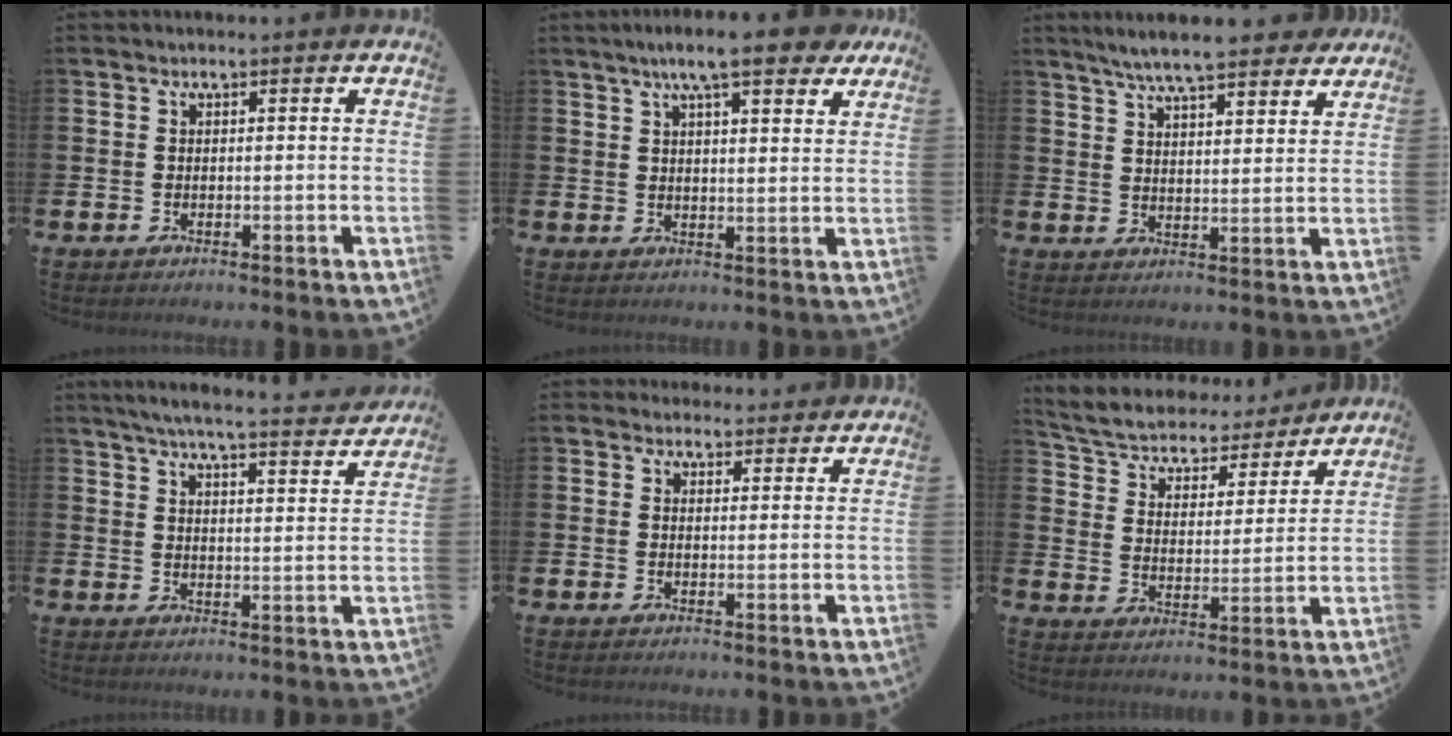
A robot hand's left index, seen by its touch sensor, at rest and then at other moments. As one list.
[{"total": 8.6, "force": [6.8, 1.7, 5.0], "torque": [-0.081, -0.020, 0.115]}, {"total": 7.6, "force": [7.0, 1.0, 2.7], "torque": [-0.058, -0.033, 0.123]}, {"total": 6.1, "force": [5.8, 0.1, 2.0], "torque": [-0.040, -0.043, 0.096]}, {"total": 2.9, "force": [2.6, 1.1, -0.1], "torque": [0.005, -0.009, 0.047]}, {"total": 5.3, "force": [4.9, 1.9, 0.8], "torque": [-0.045, -0.043, 0.078]}]